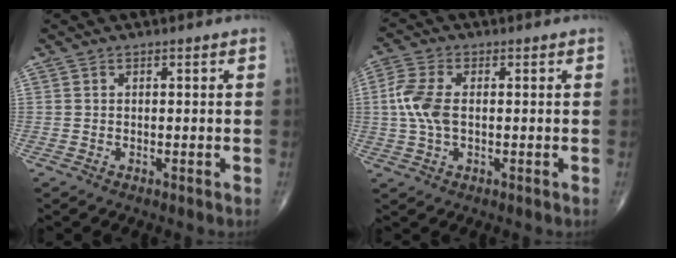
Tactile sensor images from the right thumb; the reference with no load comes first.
{"total": 7.1, "force": [0.2, 4.0, 5.9], "torque": [-0.148, 0.011, 0.001]}